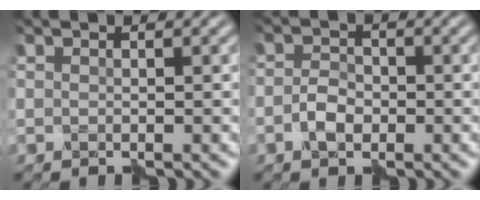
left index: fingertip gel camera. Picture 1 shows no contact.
{"total": 2.3, "force": [-1.1, 1.4, 1.4], "torque": [-0.026, 0.002, -0.030]}